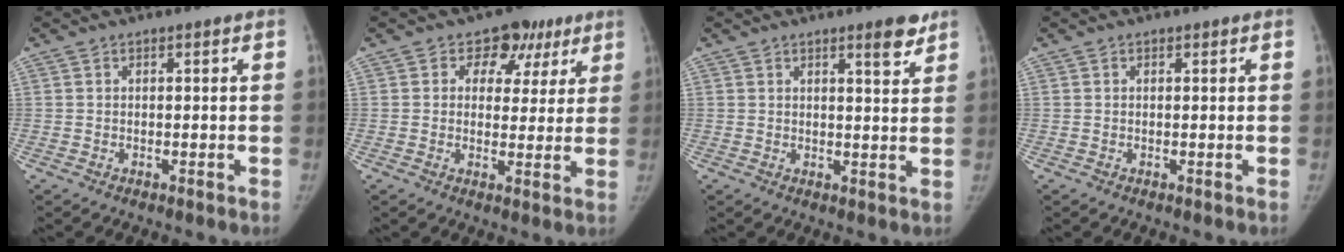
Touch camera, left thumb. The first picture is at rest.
{"total": 8.2, "force": [4.2, 6.4, 3.0], "torque": [0.014, -0.005, 0.052]}
{"total": 4.4, "force": [3.1, 1.0, 3.0], "torque": [-0.031, -0.022, 0.042]}
{"total": 0.0}